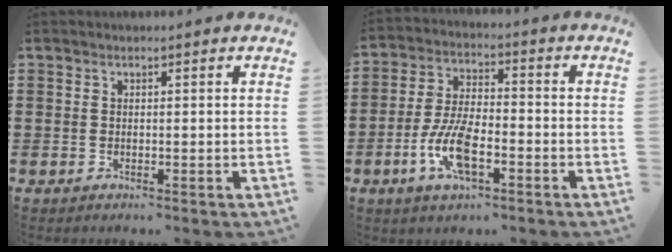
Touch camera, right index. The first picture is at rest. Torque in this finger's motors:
{"motor_torque": [1.50, 0.60, 0.28, 0.21]}